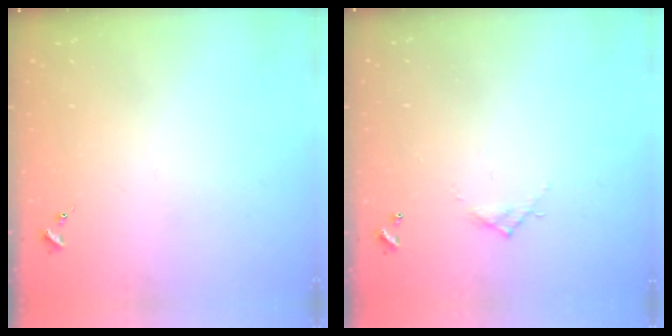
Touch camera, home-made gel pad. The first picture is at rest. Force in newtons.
{"total": 4.2, "press": 4.2, "slide": 0.2}